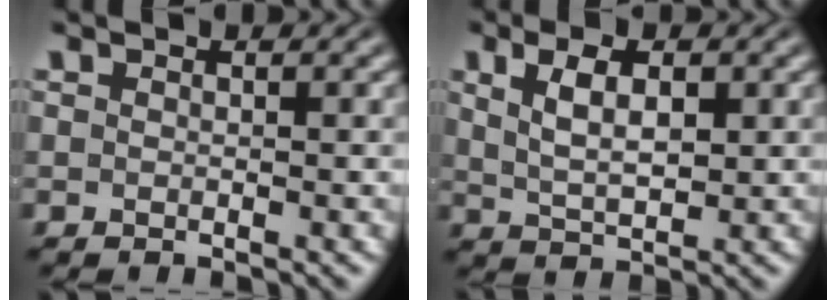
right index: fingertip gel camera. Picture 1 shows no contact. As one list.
[{"total": 3.8, "force": [0.9, 1.7, 3.2], "torque": [-0.051, -0.005, 0.023]}]